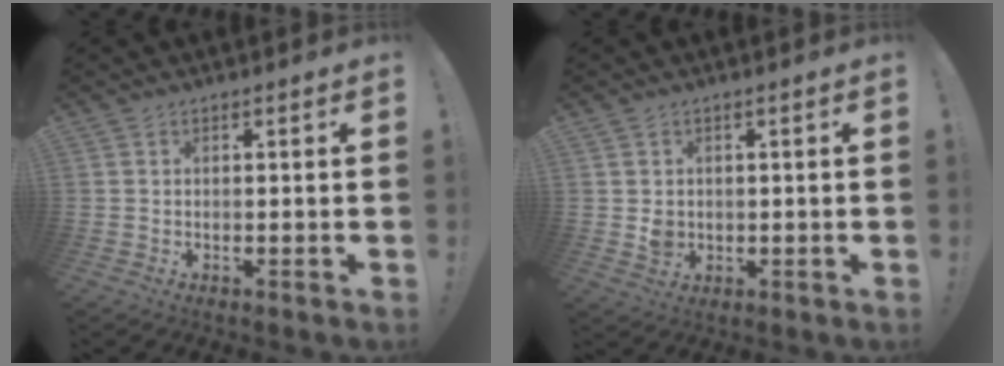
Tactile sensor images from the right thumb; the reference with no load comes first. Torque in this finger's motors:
{"motor_torque": [-0.03, -0.03, 0.16, 0.14, 0.09]}